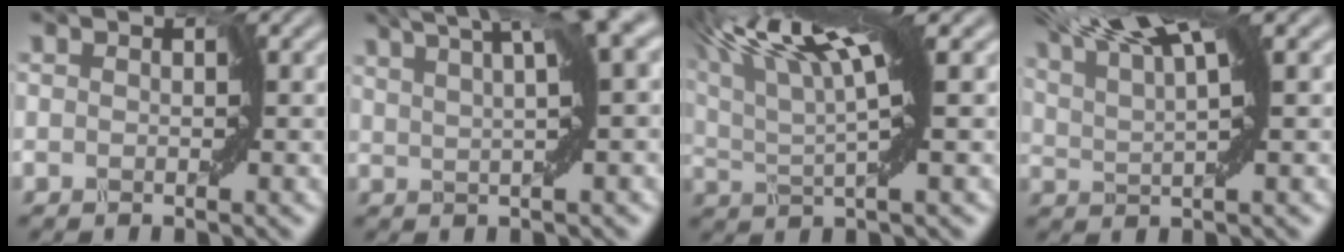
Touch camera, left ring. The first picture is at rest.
{"total": 6.4, "force": [3.0, 0.3, 5.7], "torque": [-0.070, 0.024, 0.053]}
{"total": 8.0, "force": [4.7, 0.7, 6.4], "torque": [-0.110, 0.017, 0.088]}
{"total": 6.8, "force": [5.4, 0.9, 4.0], "torque": [-0.058, 0.024, 0.078]}